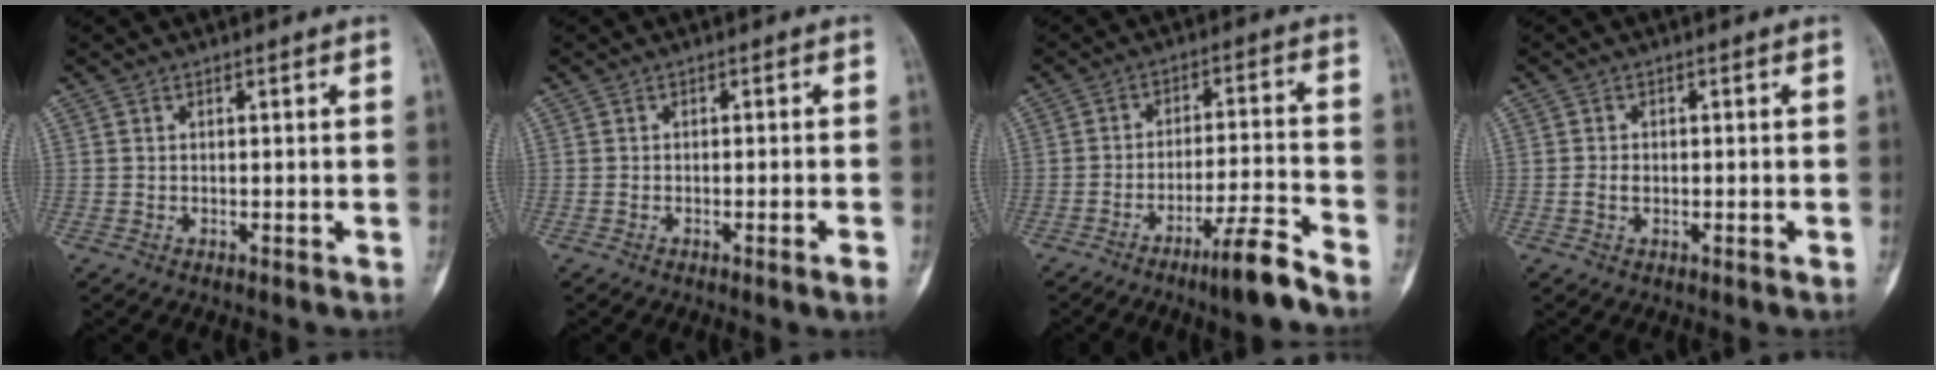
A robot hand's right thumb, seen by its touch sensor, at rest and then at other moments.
{"total": 2.2, "force": [-1.1, -0.2, 1.9], "torque": [-0.033, 0.001, -0.016]}
{"total": 9.0, "force": [-6.5, 0.2, 6.2], "torque": [-0.109, 0.044, -0.111]}
{"total": 1.4, "force": [-0.2, 0.9, 1.1], "torque": [-0.020, 0.002, -0.004]}